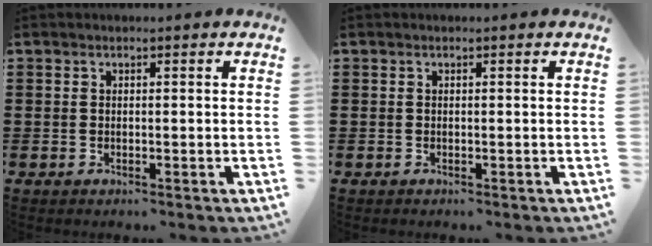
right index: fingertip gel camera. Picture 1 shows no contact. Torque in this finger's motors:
{"motor_torque": [0.16, -0.08, 0.00, 0.01]}